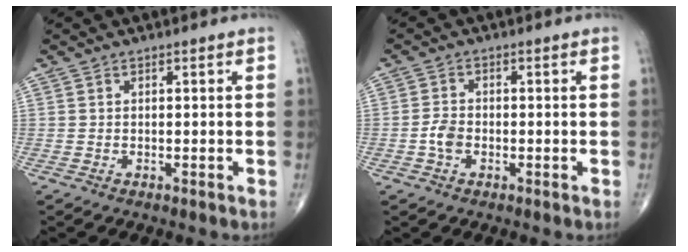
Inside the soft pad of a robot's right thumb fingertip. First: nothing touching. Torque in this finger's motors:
{"motor_torque": [-0.01, 0.28, 0.26, -0.26, 0.00]}